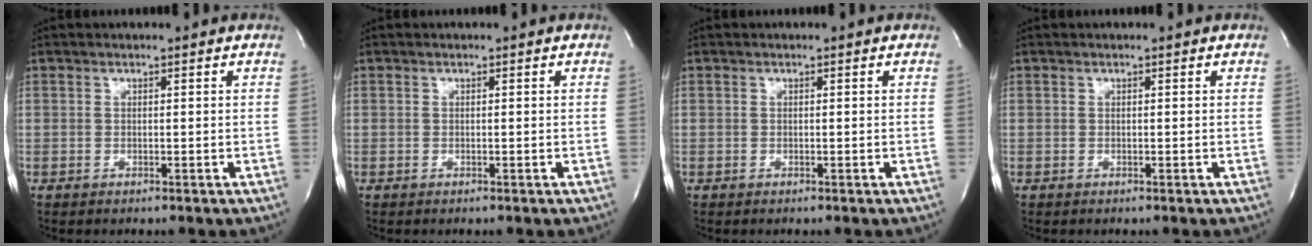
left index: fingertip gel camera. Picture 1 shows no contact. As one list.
[{"total": 0.0}, {"total": 0.0}, {"total": 0.0}]